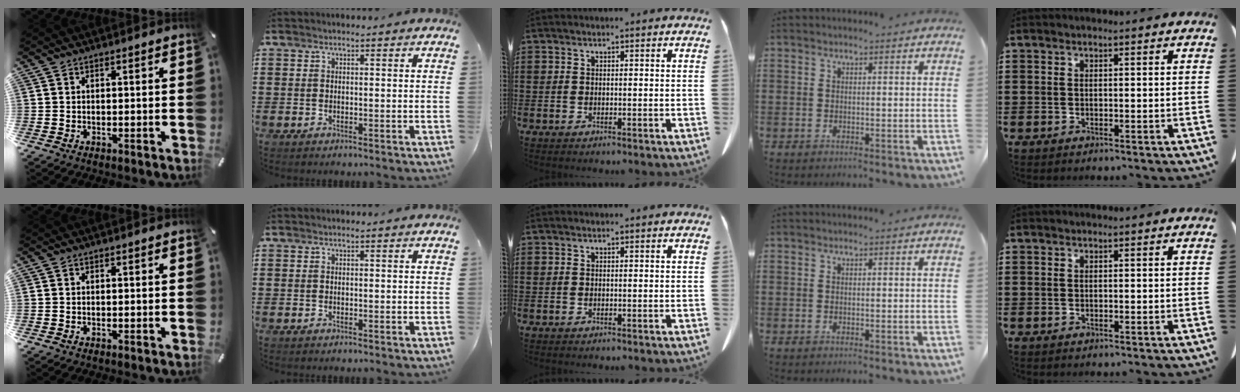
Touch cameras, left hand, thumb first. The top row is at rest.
{}